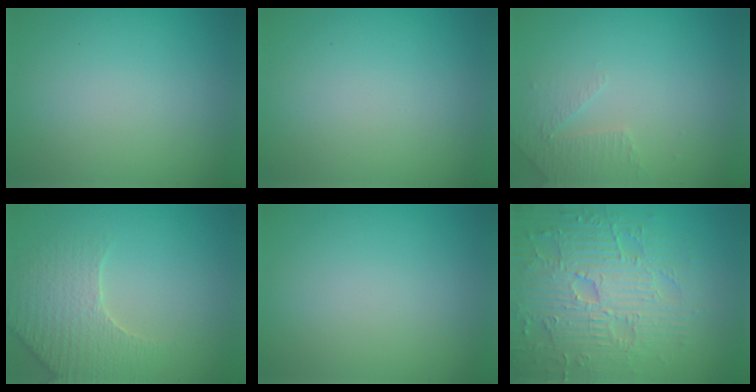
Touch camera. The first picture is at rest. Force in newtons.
{"total": 0.0}
{"total": 1.9, "press": 1.8, "slide": 0.5}
{"total": 4.4, "press": 4.2, "slide": 1.1}
{"total": 0.0}
{"total": 7.9, "press": 6.1, "slide": 5.1}